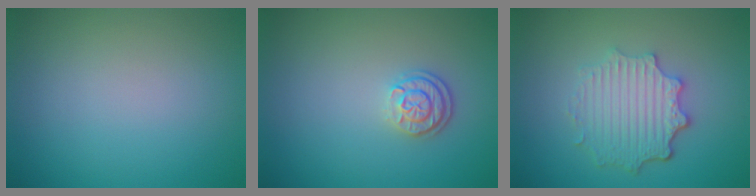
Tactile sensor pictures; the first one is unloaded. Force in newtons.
{"total": 2.3, "press": 2.0, "slide": 1.3}
{"total": 4.6, "press": 3.6, "slide": 2.8}